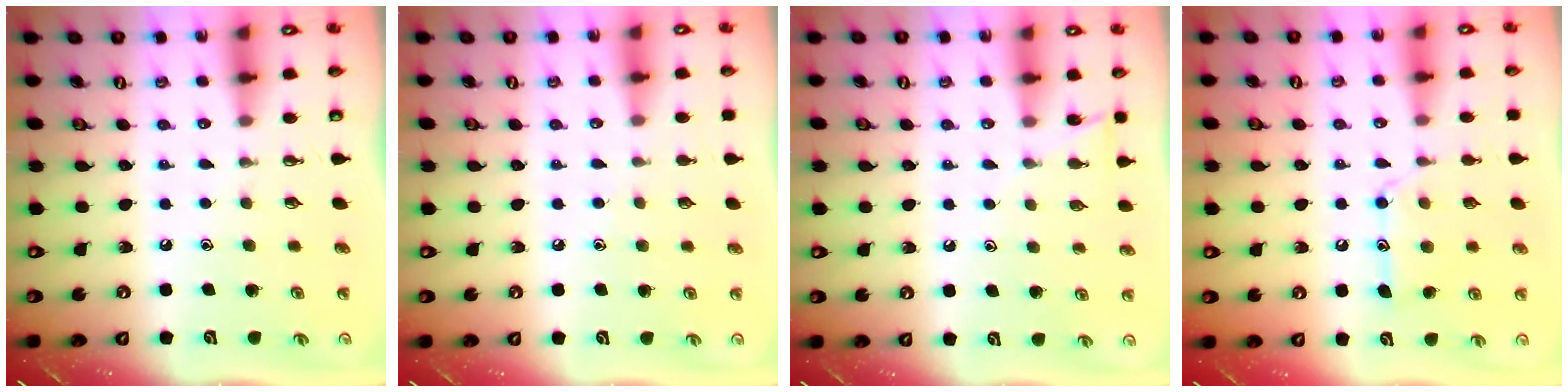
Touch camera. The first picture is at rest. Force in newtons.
{"total": 4.1, "press": 4.1, "slide": 0.4}
{"total": 5.7, "press": 5.7, "slide": 0.5}
{"total": 12.5, "press": 12.5, "slide": 0.8}